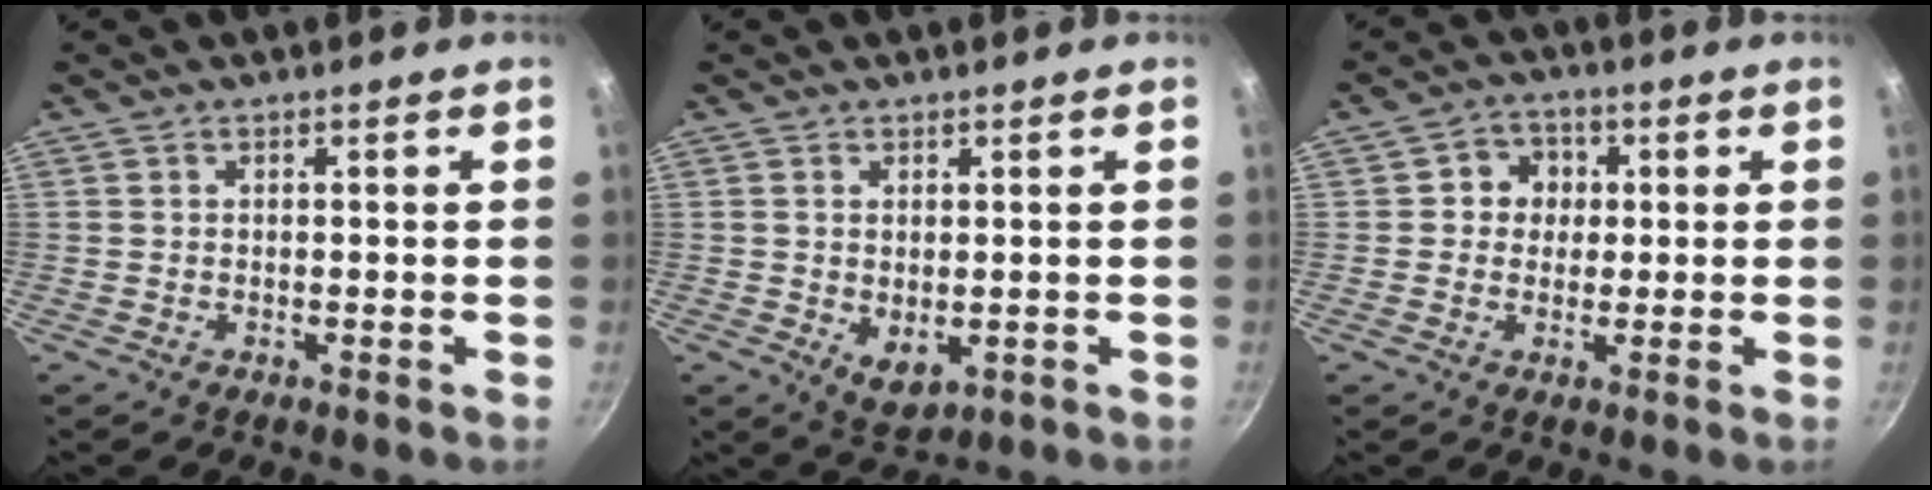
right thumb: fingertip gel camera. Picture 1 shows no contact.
{"total": 4.6, "force": [-0.1, 2.7, 3.7], "torque": [-0.059, -0.016, 0.006]}
{"total": 5.2, "force": [0.7, 4.9, 1.8], "torque": [0.008, 0.004, 0.001]}